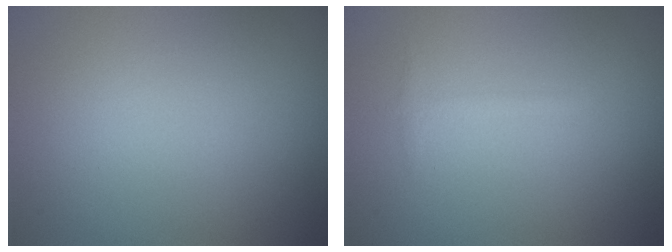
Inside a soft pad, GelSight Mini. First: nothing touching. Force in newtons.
{"total": 0.7, "press": 0.7, "slide": 0.0}